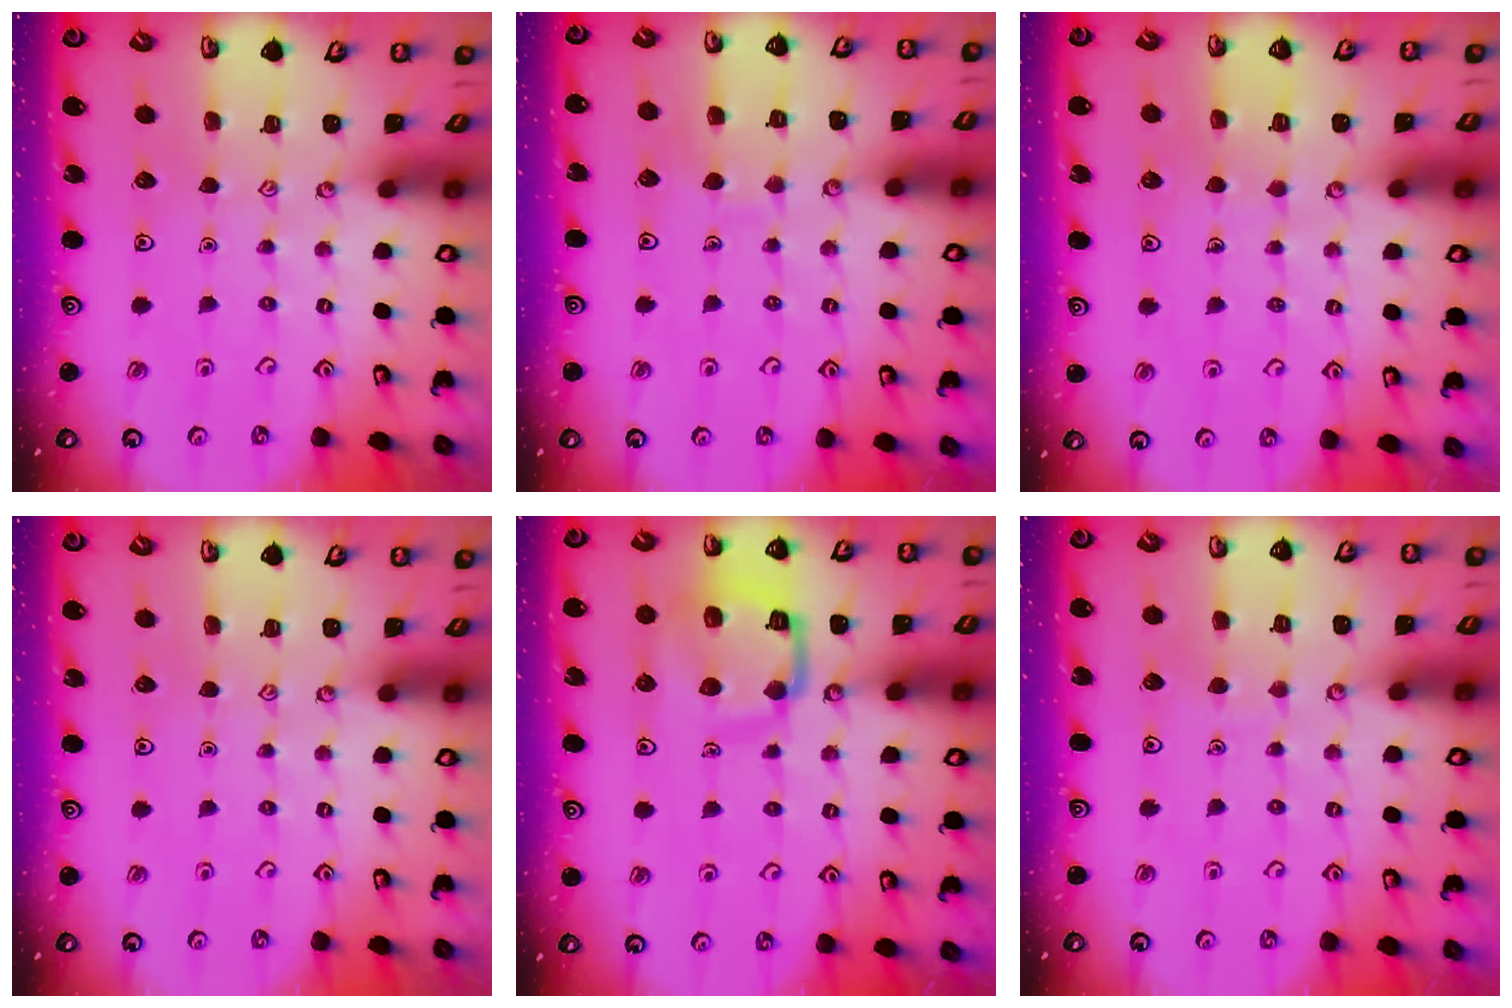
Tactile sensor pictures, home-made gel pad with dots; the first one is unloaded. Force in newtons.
{"total": 5.4, "press": 5.4, "slide": 0.3}
{"total": 3.0, "press": 3.0, "slide": 0.2}
{"total": 0.0}
{"total": 15.5, "press": 15.4, "slide": 1.6}
{"total": 2.8, "press": 2.8, "slide": 0.1}